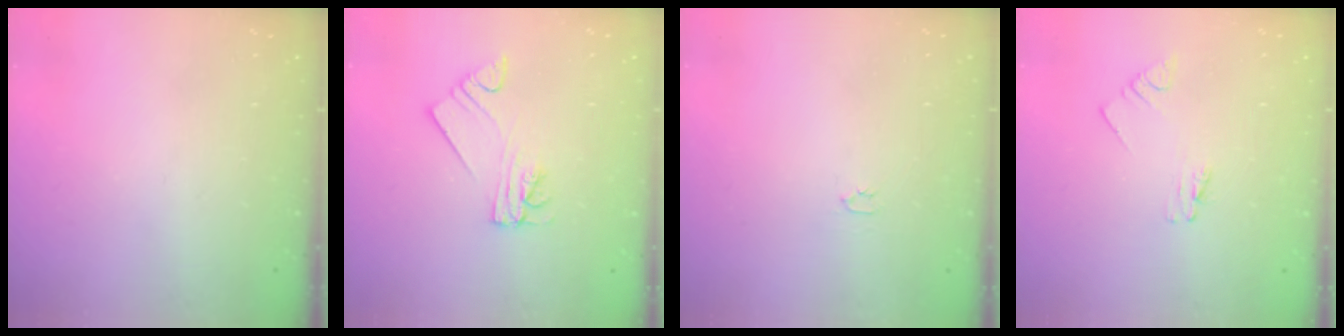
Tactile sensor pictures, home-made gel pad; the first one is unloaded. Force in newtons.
{"total": 4.5, "press": 4.5, "slide": 0.3}
{"total": 2.0, "press": 2.0, "slide": 0.3}
{"total": 1.1, "press": 1.1, "slide": 0.0}